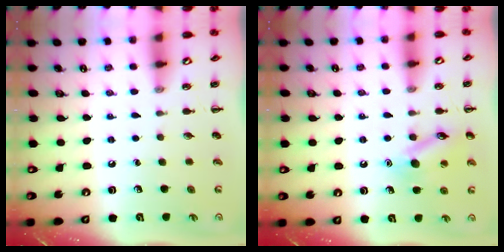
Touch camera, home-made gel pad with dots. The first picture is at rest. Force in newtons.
{"total": 11.8, "press": 11.7, "slide": 1.6}